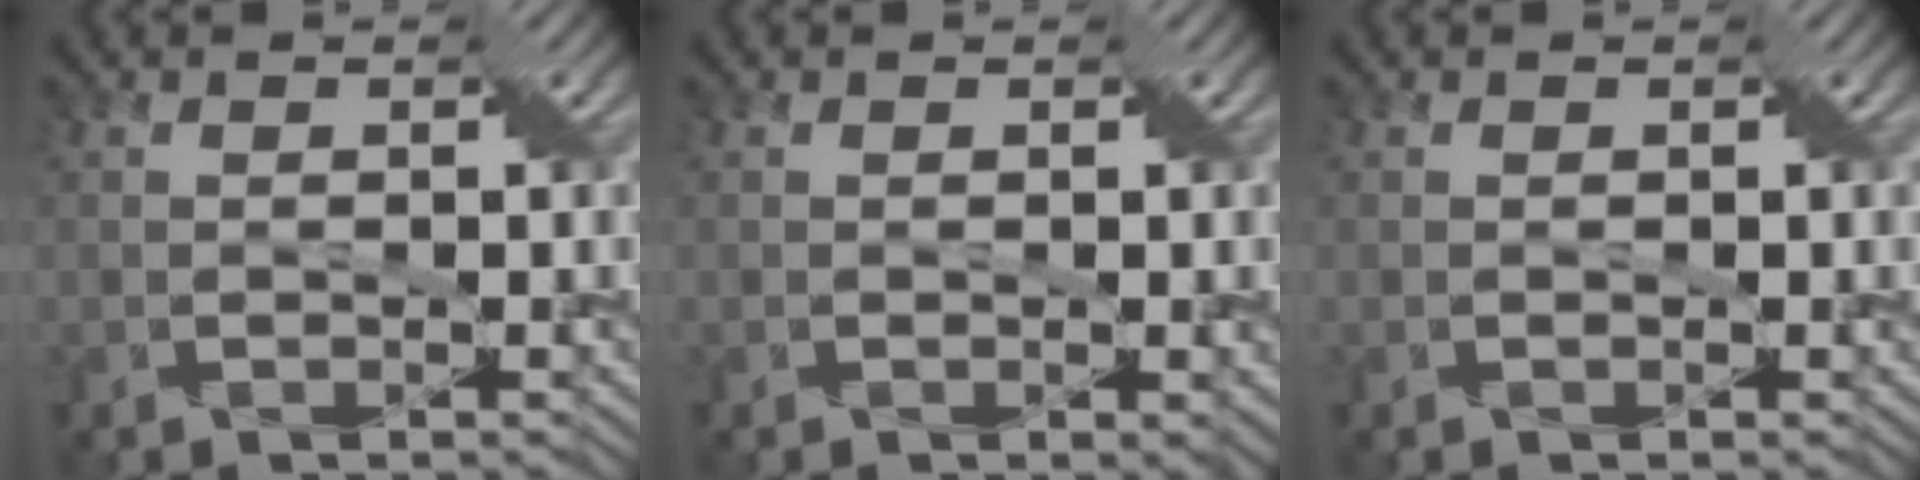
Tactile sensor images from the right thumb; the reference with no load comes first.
{"total": 1.3, "force": [0.1, 0.8, 1.0], "torque": [-0.005, -0.004, 0.005]}
{"total": 0.0}